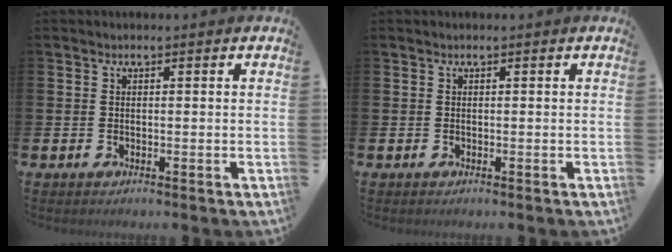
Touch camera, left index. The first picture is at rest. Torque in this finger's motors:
{"motor_torque": [0.00, 0.00, 0.03, 0.00]}